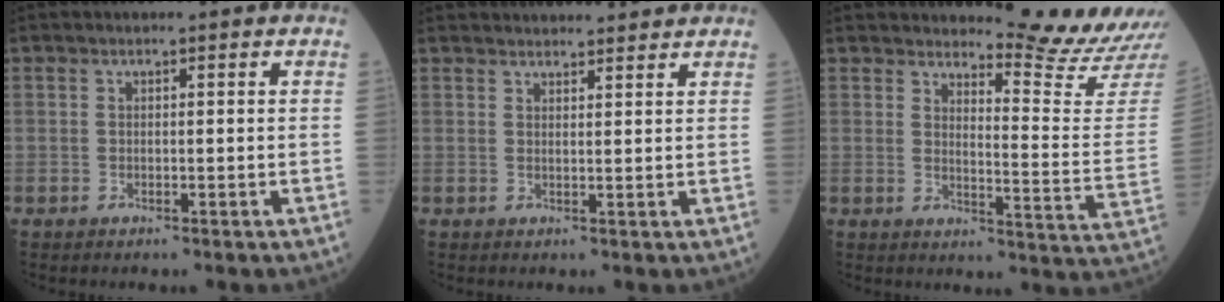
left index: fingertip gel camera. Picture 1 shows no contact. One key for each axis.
{"total": 10.4, "fx": 9.9, "fy": 1.7, "fz": 2.5, "tx": -0.023, "ty": 0.027, "tz": 0.127}
{"total": 12.8, "fx": 12.5, "fy": -2.3, "fz": 1.0, "tx": -0.014, "ty": -0.120, "tz": 0.148}